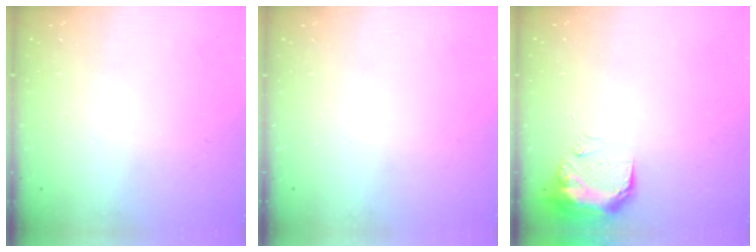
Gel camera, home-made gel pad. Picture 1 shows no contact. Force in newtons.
{"total": 0.0}
{"total": 16.9, "press": 11.4, "slide": 12.5}